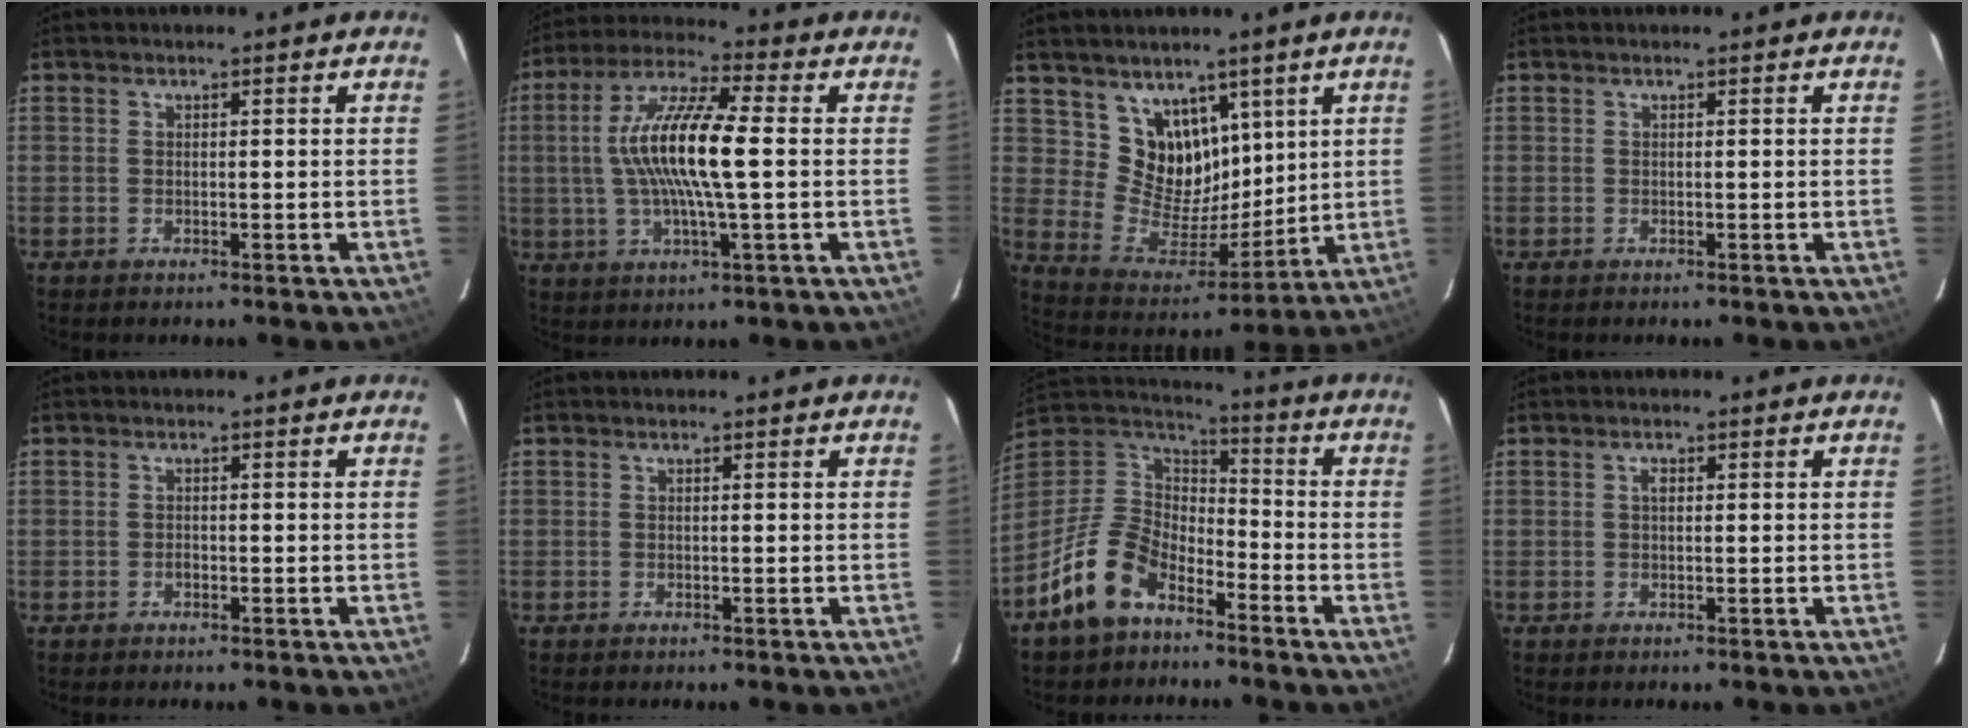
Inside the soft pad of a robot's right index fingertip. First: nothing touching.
{"total": 14.2, "force": [0.4, 2.1, 14.0], "torque": [-0.272, 0.011, -0.001]}
{"total": 12.2, "force": [7.1, 8.8, 4.5], "torque": [-0.080, -0.008, 0.149]}
{"total": 0.0}
{"total": 0.8, "force": [-0.4, 0.6, 0.3], "torque": [-0.006, 0.002, -0.007]}
{"total": 0.0}
{"total": 14.3, "force": [-8.8, 8.2, 7.8], "torque": [-0.182, 0.017, -0.163]}
{"total": 0.9, "force": [0.2, 0.6, 0.7], "torque": [-0.013, 0.004, 0.002]}